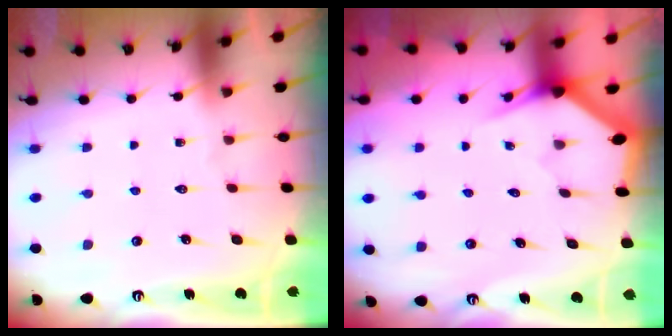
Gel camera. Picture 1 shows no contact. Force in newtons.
{"total": 3.1, "press": 3.1, "slide": 0.0}